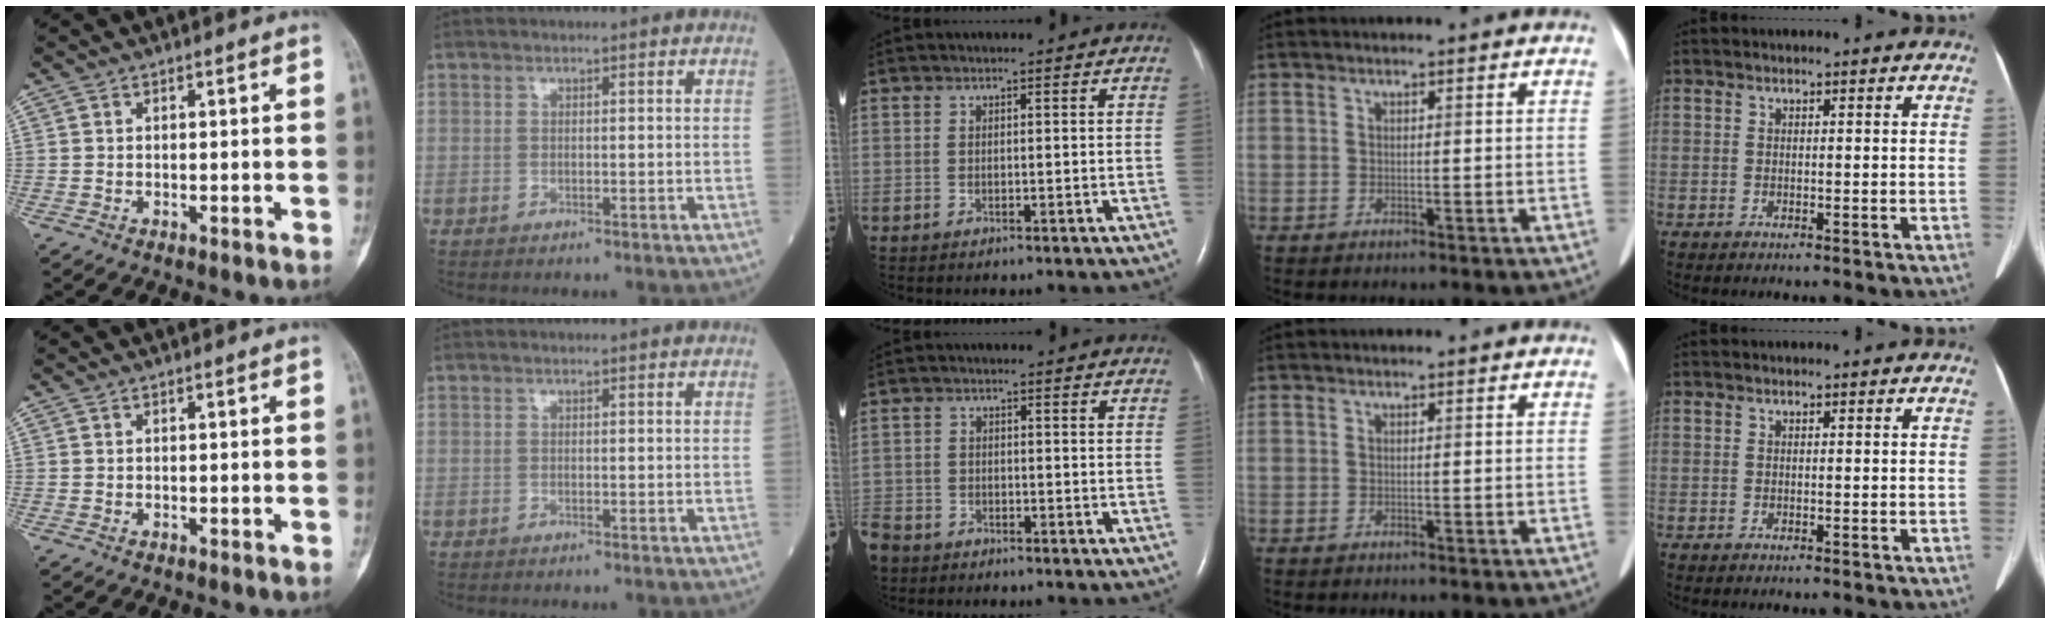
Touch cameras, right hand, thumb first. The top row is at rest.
{"middle": {"total": 6.2, "force": [-4.9, 3.6, 1.3], "torque": [-0.040, -0.007, -0.097]}}